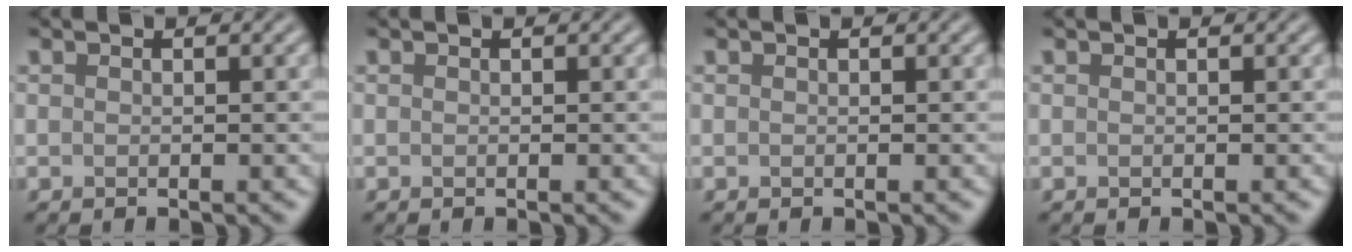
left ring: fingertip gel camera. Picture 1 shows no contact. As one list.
[{"total": 0.0}, {"total": 0.0}, {"total": 0.0}]